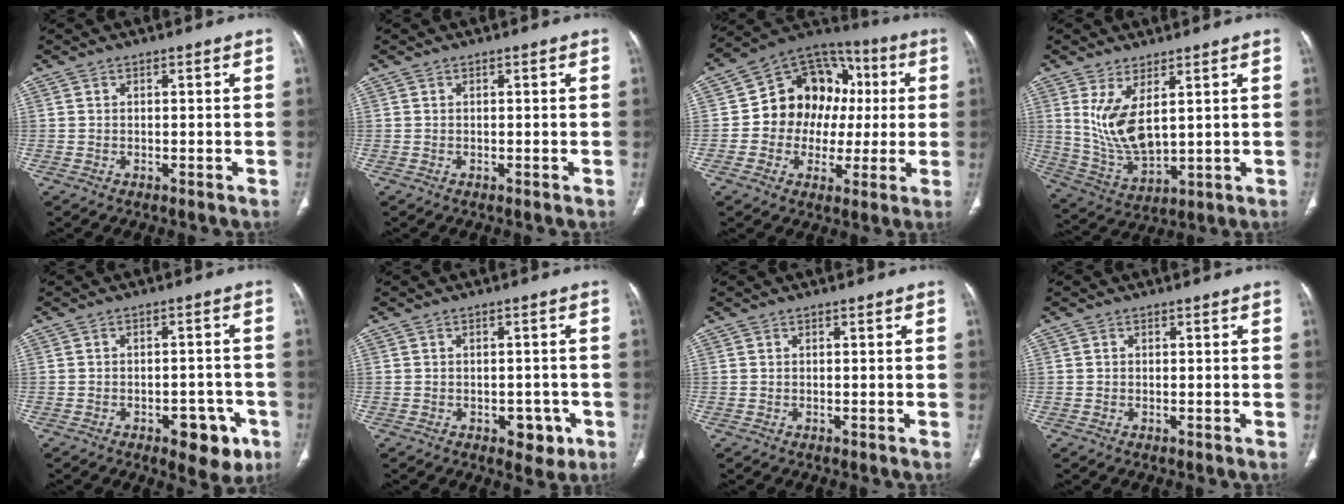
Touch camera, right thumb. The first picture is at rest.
{"total": 0.0}
{"total": 17.1, "force": [1.1, 14.0, 9.8], "torque": [-0.093, 0.037, 0.015]}
{"total": 10.2, "force": [3.1, 4.3, 8.6], "torque": [-0.170, -0.030, 0.081]}
{"total": 8.4, "force": [-4.0, 4.5, 5.9], "torque": [-0.042, 0.023, -0.044]}
{"total": 4.7, "force": [-2.0, 3.1, 2.9], "torque": [-0.012, 0.009, -0.021]}
{"total": 0.0}
{"total": 0.0}